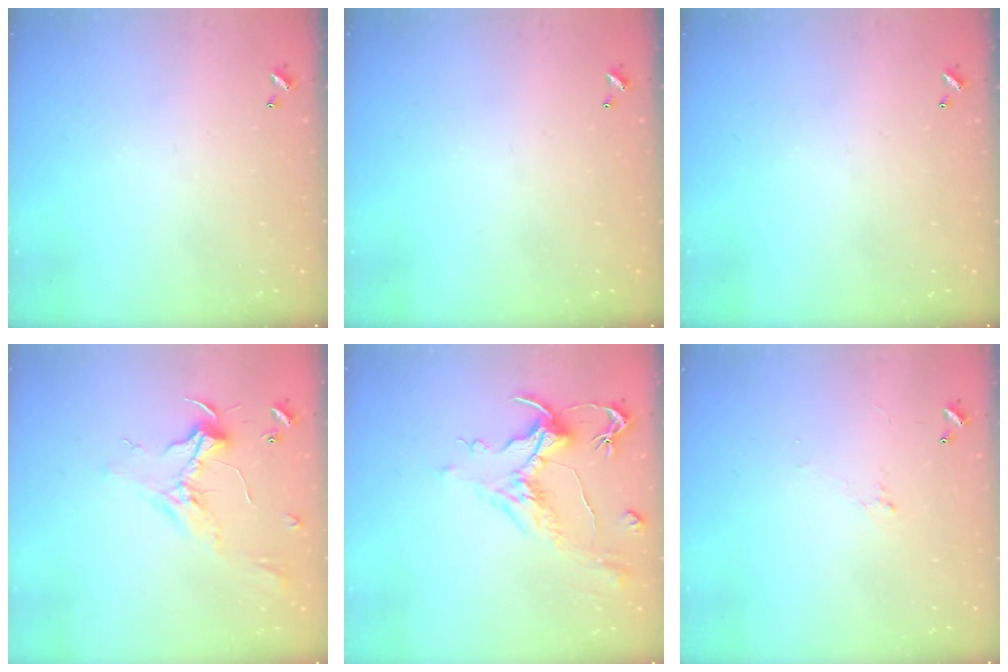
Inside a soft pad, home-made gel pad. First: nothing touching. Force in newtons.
{"total": 0.0}
{"total": 0.0}
{"total": 2.4, "press": 2.3, "slide": 0.8}
{"total": 1.6, "press": 0.8, "slide": 1.5}
{"total": 0.6, "press": 0.3, "slide": 0.5}